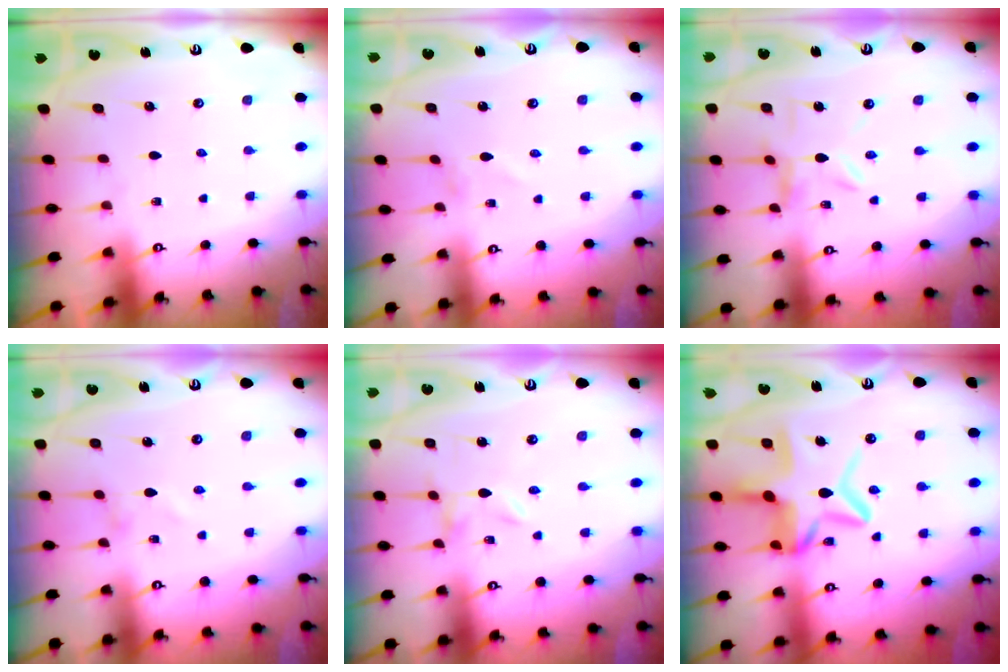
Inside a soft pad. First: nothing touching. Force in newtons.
{"total": 1.0, "press": 1.0, "slide": 0.1}
{"total": 6.4, "press": 6.4, "slide": 0.5}
{"total": 0.0}
{"total": 0.0}
{"total": 13.7, "press": 13.7, "slide": 1.3}